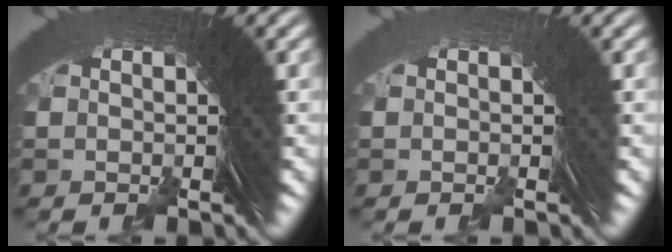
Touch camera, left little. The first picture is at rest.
{"total": 1.2, "force": [-0.9, -0.7, -0.5], "torque": [0.015, 0.006, -0.014]}